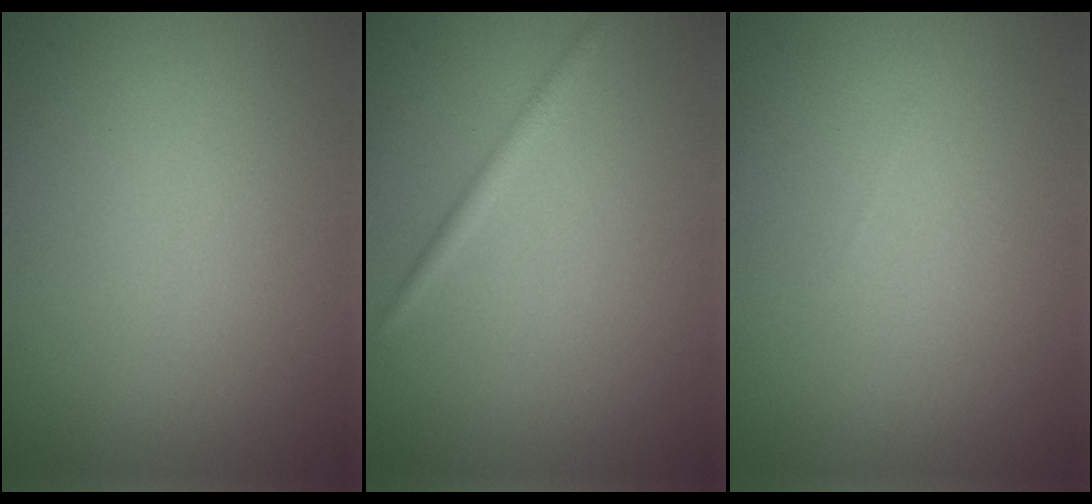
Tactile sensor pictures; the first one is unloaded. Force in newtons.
{"total": 1.0, "press": 1.0, "slide": 0.1}
{"total": 0.0}